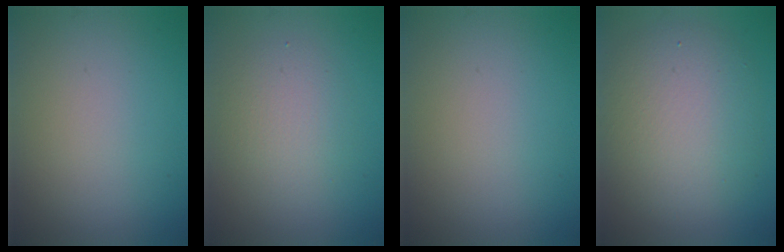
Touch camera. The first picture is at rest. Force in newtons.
{"total": 2.9, "press": 2.9, "slide": 0.2}
{"total": 0.0}
{"total": 6.5, "press": 6.5, "slide": 0.4}